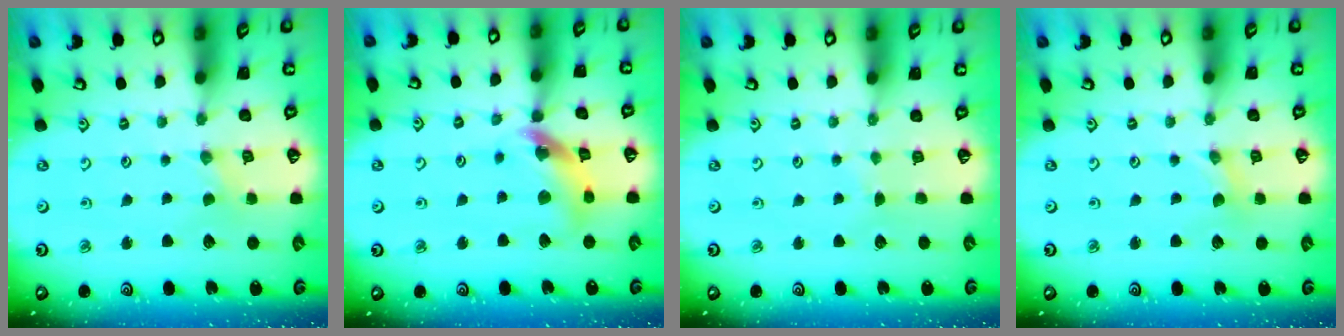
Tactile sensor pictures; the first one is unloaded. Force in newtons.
{"total": 13.1, "press": 13.0, "slide": 1.7}
{"total": 1.7, "press": 1.7, "slide": 0.2}
{"total": 0.0}